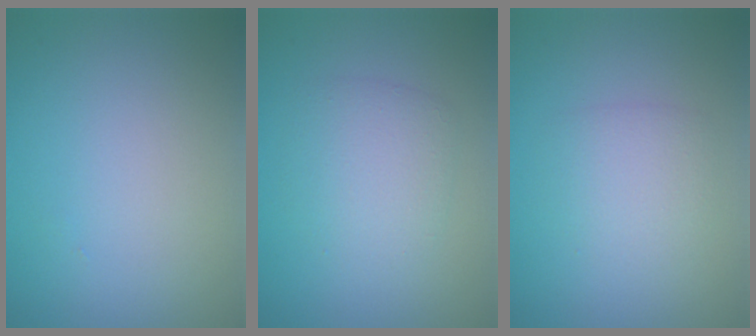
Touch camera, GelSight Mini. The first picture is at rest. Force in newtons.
{"total": 3.0, "press": 3.0, "slide": 0.1}
{"total": 2.3, "press": 2.3, "slide": 0.1}